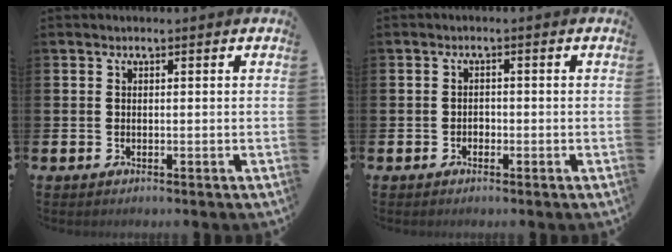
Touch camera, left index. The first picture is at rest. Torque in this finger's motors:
{"motor_torque": [-0.08, 0.15, -0.01, -0.01]}